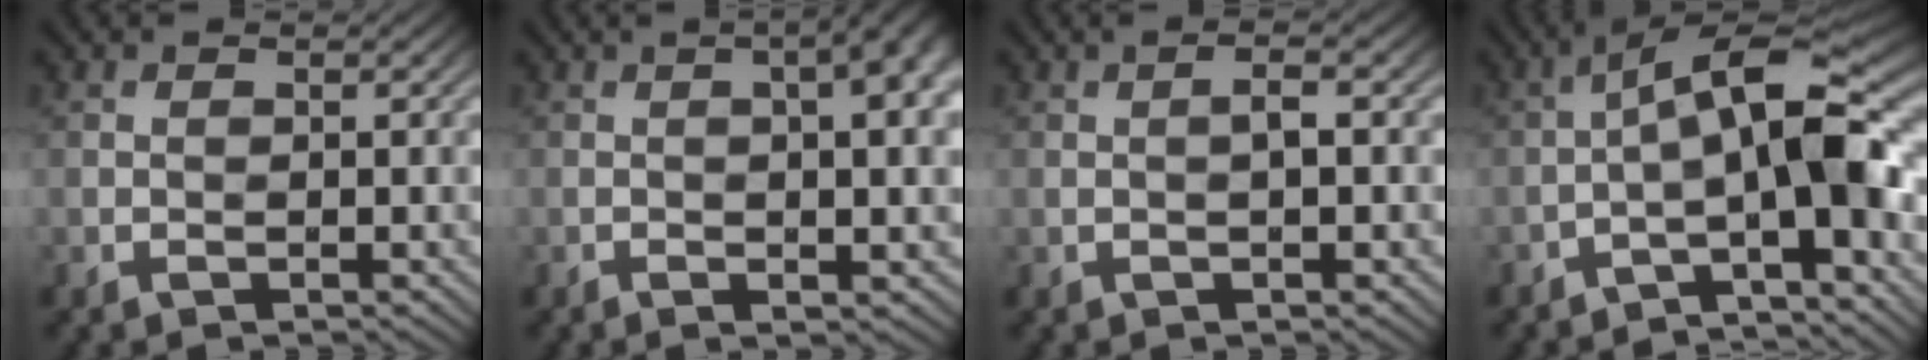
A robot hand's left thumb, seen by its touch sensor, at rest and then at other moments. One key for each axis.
{"total": 7.9, "fx": 0.9, "fy": 2.2, "fz": 7.6, "tx": -0.085, "ty": 0.010, "tz": 0.022}
{"total": 1.7, "fx": 0.5, "fy": 0.0, "fz": 1.7, "tx": -0.024, "ty": 0.010, "tz": -0.002}
{"total": 13.2, "fx": -2.8, "fy": 3.3, "fz": 12.5, "tx": -0.183, "ty": 0.015, "tz": -0.041}